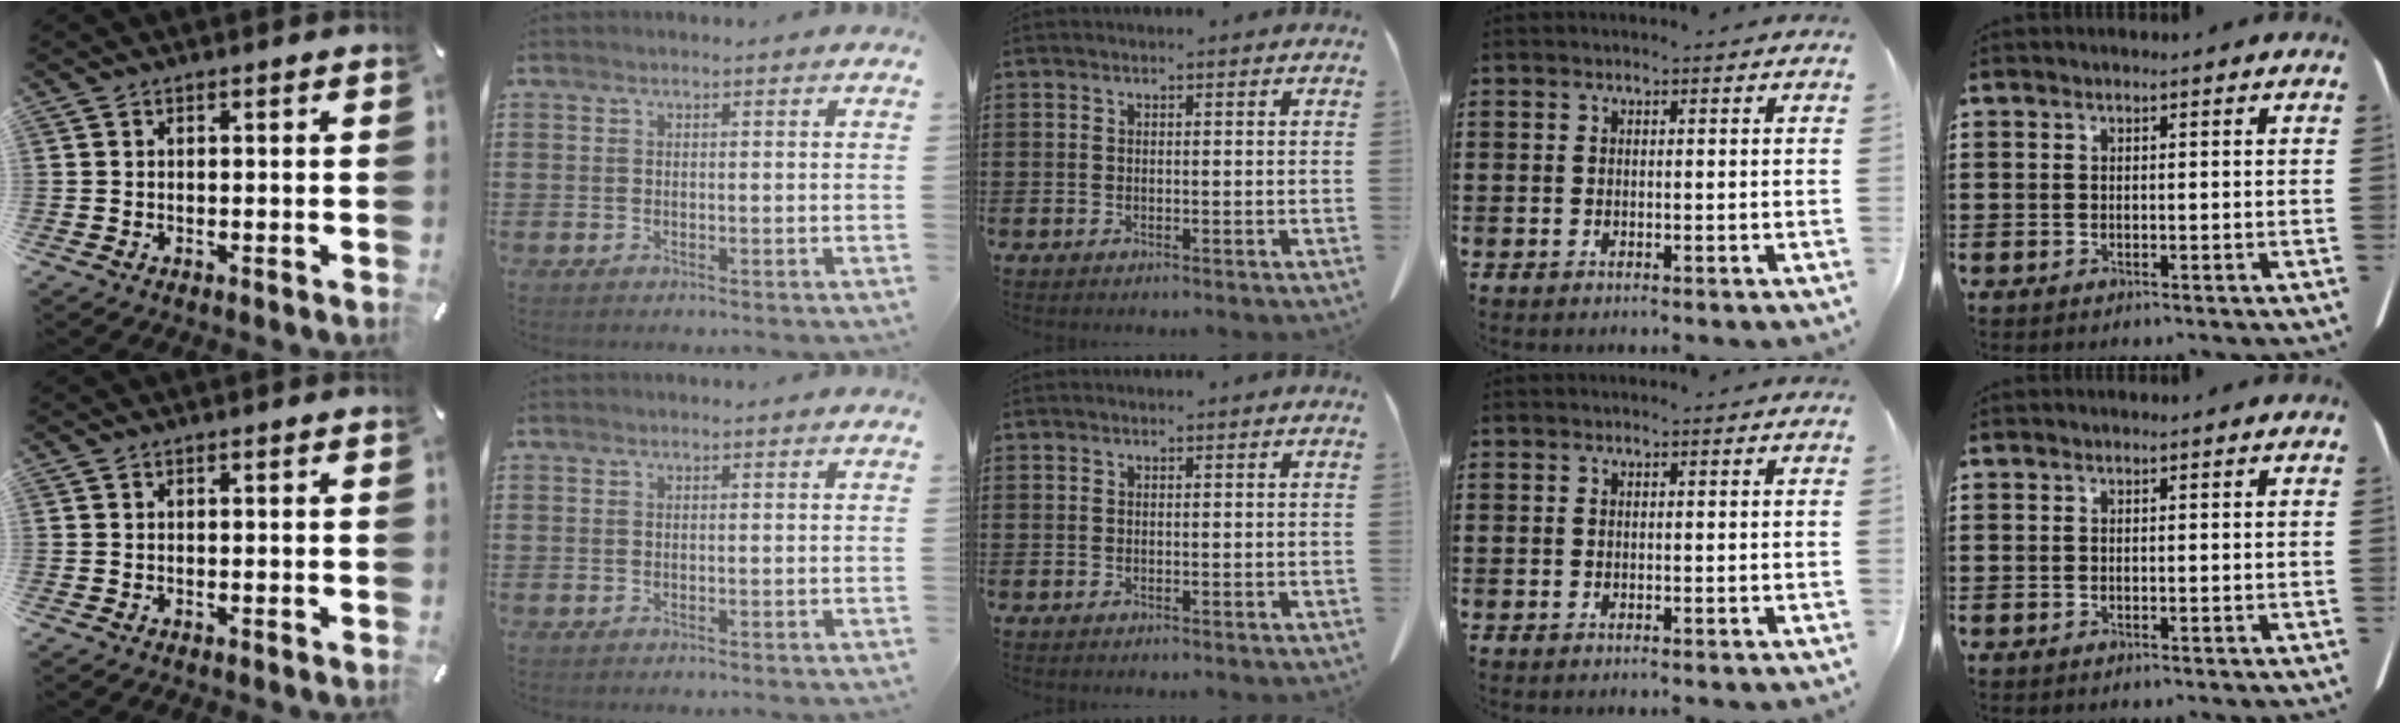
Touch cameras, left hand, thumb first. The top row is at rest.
{}